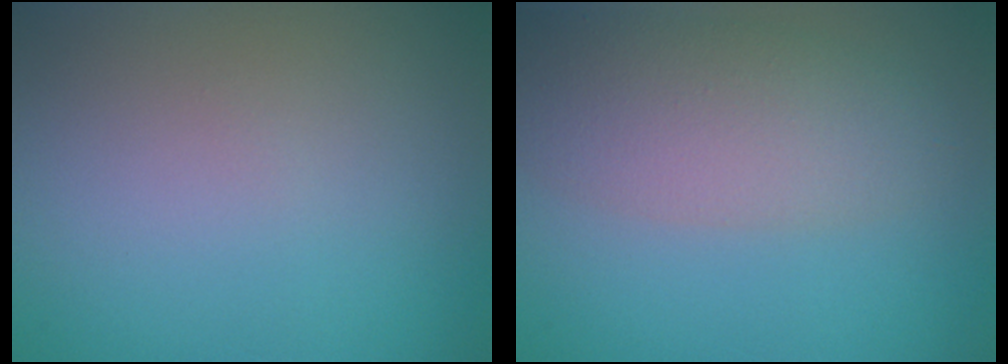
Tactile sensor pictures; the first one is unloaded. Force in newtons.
{"total": 5.6, "press": 5.6, "slide": 0.3}